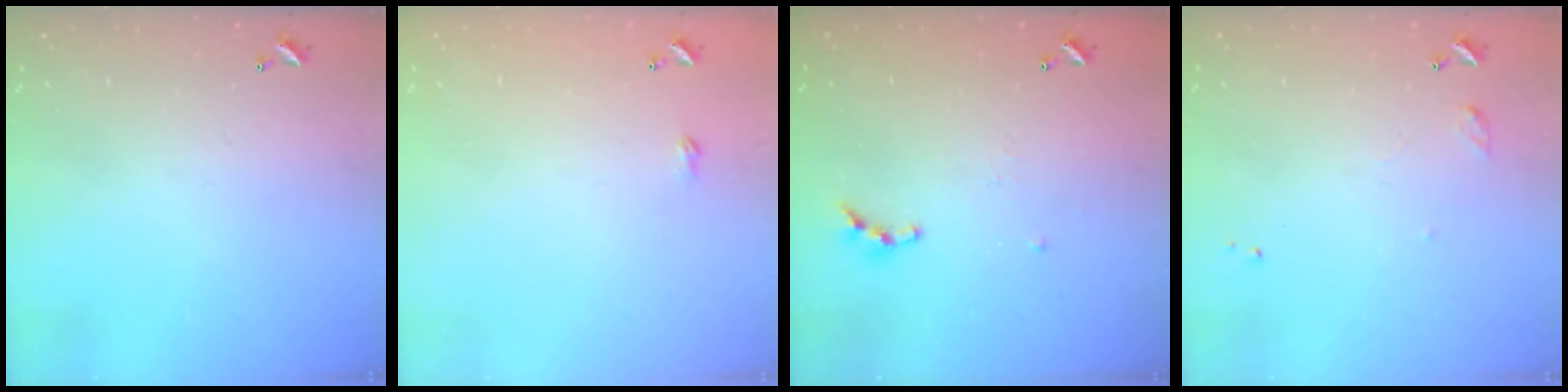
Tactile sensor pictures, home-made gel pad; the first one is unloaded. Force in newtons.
{"total": 2.2, "press": 2.2, "slide": 0.4}
{"total": 6.2, "press": 6.2, "slide": 0.7}
{"total": 6.2, "press": 6.2, "slide": 0.6}